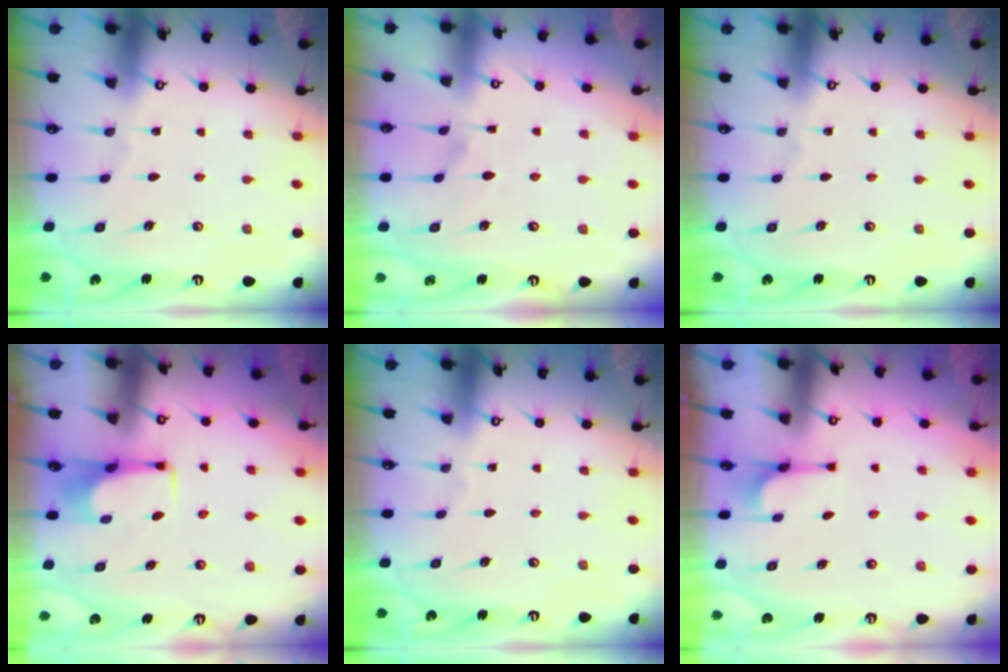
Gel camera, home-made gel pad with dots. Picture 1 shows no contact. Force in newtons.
{"total": 2.8, "press": 2.5, "slide": 1.2}
{"total": 0.0}
{"total": 1.6, "press": 1.5, "slide": 0.5}
{"total": 0.0}
{"total": 2.9, "press": 2.7, "slide": 1.1}